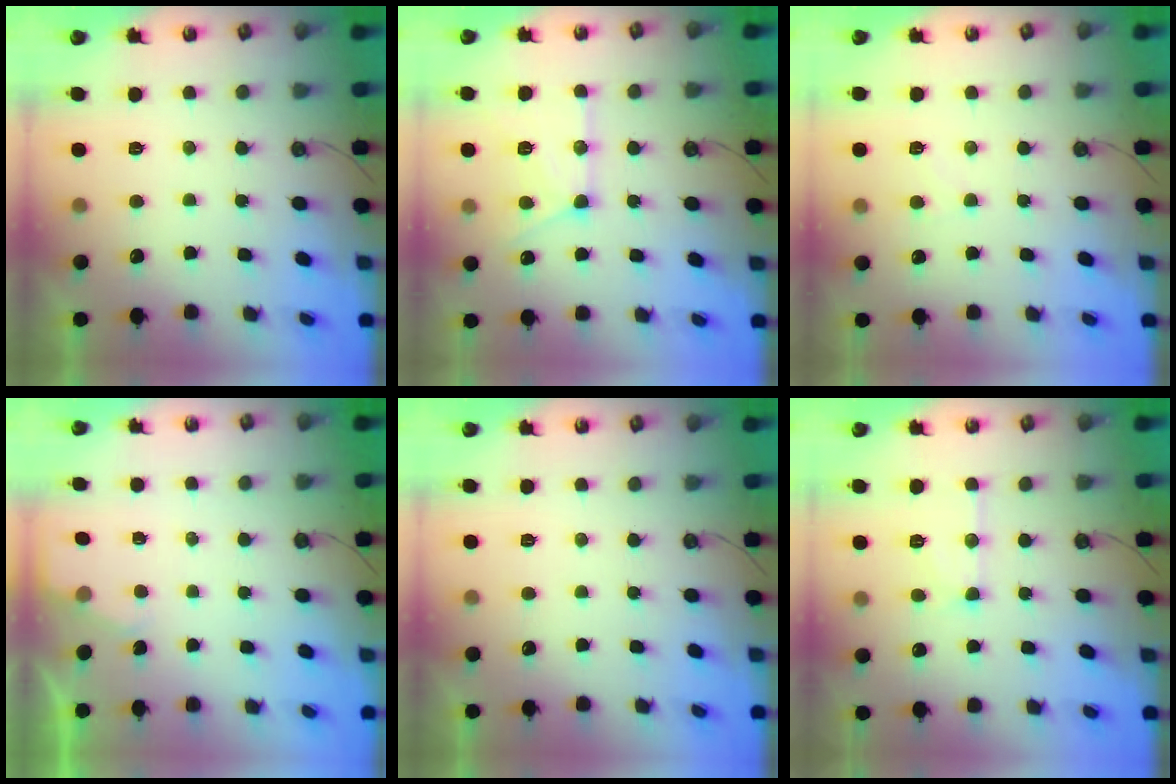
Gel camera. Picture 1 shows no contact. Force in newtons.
{"total": 12.0, "press": 11.9, "slide": 1.1}
{"total": 5.0, "press": 4.9, "slide": 0.6}
{"total": 1.8, "press": 1.8, "slide": 0.3}
{"total": 0.0}
{"total": 10.5, "press": 10.4, "slide": 0.9}